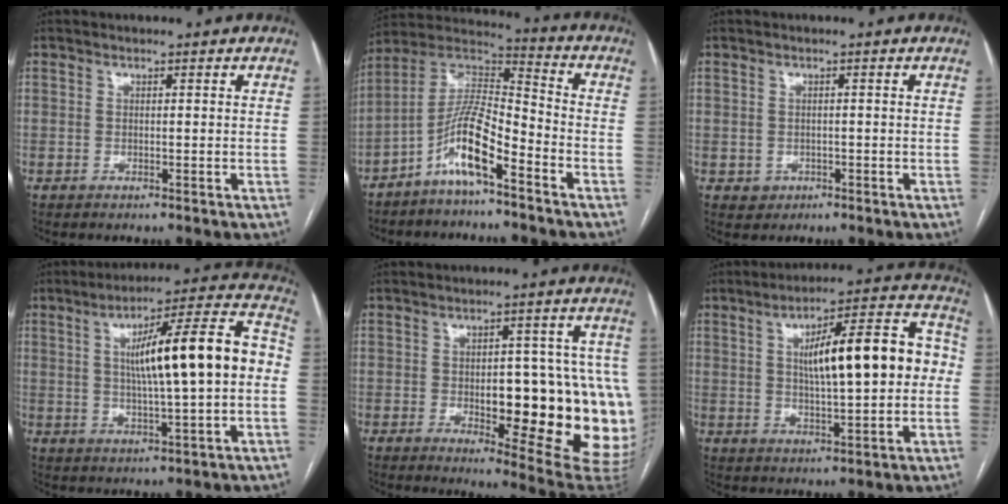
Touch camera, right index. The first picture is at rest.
{"total": 10.8, "force": [-6.1, 2.1, 8.7], "torque": [-0.174, 0.019, -0.120]}
{"total": 2.0, "force": [-0.7, 1.9, 0.2], "torque": [0.004, 0.008, -0.004]}
{"total": 16.3, "force": [1.1, 1.9, 16.1], "torque": [-0.244, 0.036, 0.015]}
{"total": 19.6, "force": [-2.4, 5.9, 18.5], "torque": [-0.151, 0.020, -0.005]}
{"total": 15.9, "force": [1.6, 4.1, 15.2], "torque": [-0.220, 0.044, 0.026]}